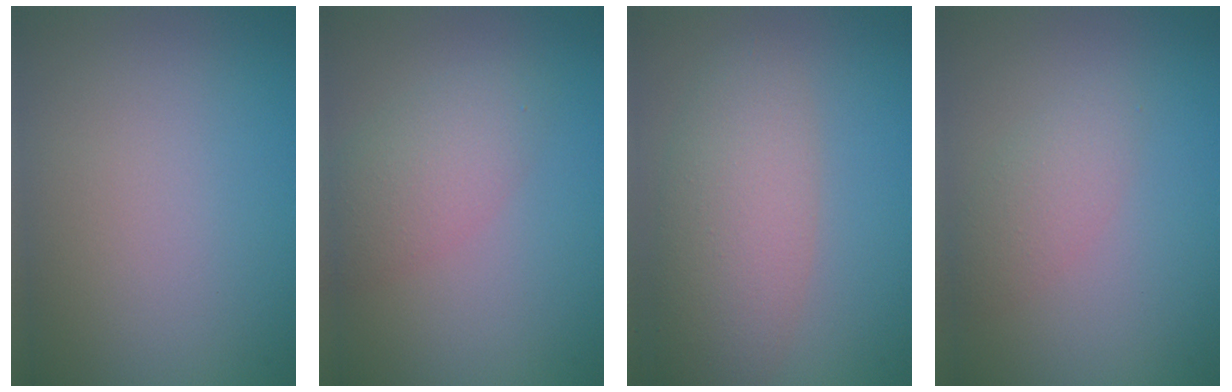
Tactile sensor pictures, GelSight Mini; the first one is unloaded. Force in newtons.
{"total": 3.2, "press": 3.2, "slide": 0.1}
{"total": 5.6, "press": 5.6, "slide": 0.3}
{"total": 2.1, "press": 2.1, "slide": 0.0}